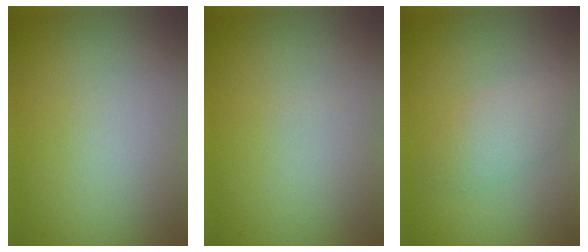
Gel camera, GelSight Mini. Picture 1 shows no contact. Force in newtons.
{"total": 0.0}
{"total": 2.7, "press": 2.7, "slide": 0.0}